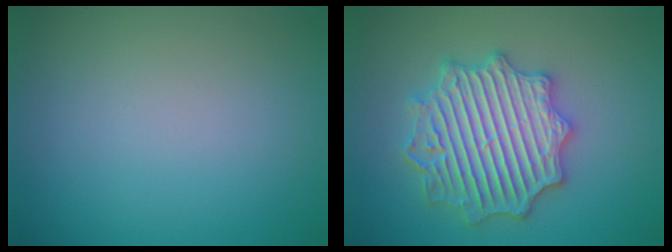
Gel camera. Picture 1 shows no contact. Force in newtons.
{"total": 6.7, "press": 6.7, "slide": 1.0}